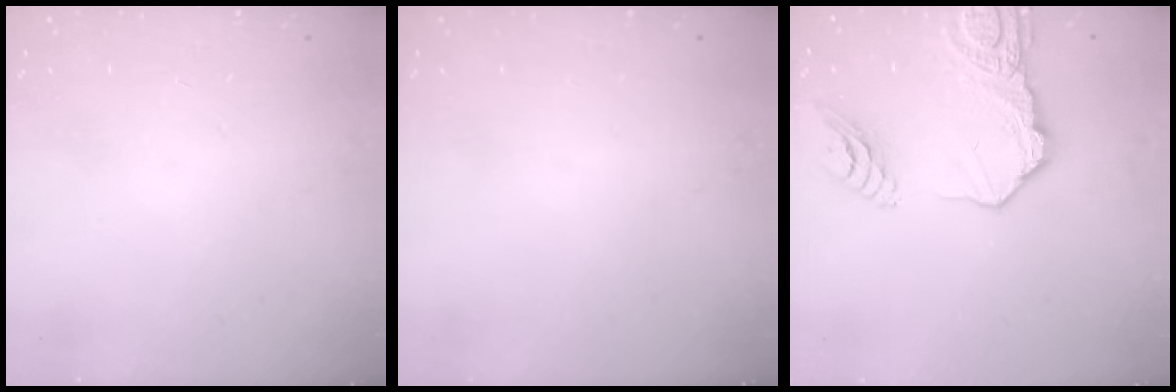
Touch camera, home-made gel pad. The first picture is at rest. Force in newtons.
{"total": 0.0}
{"total": 16.0, "press": 15.9, "slide": 1.6}